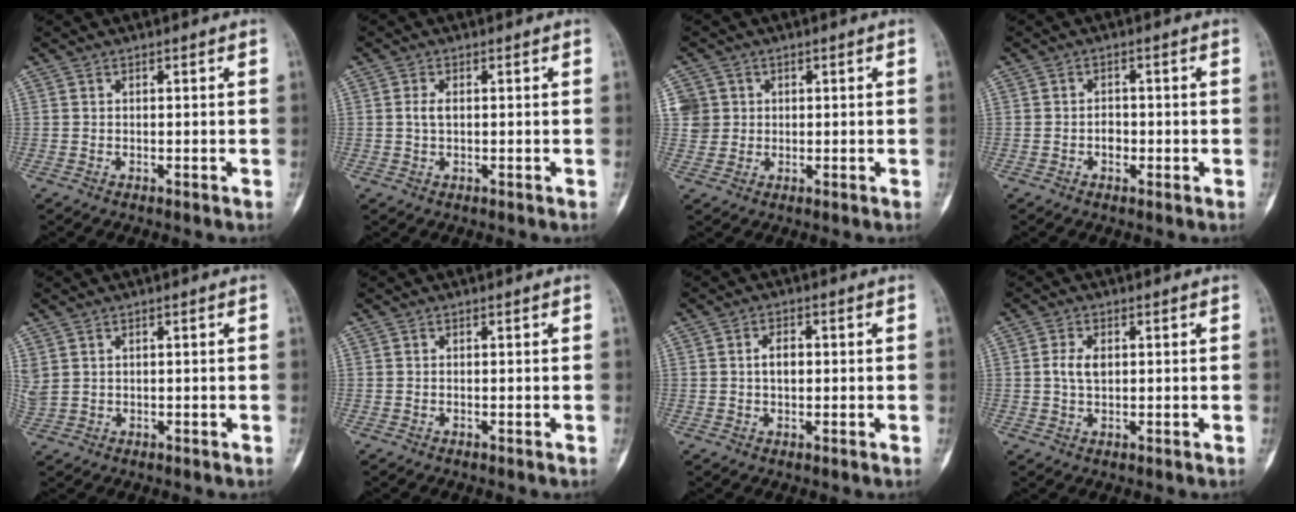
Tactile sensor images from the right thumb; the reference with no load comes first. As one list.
[{"total": 2.0, "force": [0.2, 1.2, 1.7], "torque": [-0.037, 0.001, 0.003]}, {"total": 4.2, "force": [1.1, 4.0, 0.3], "torque": [0.021, -0.001, 0.019]}, {"total": 2.1, "force": [-0.6, 1.7, 1.1], "torque": [-0.007, 0.007, -0.015]}, {"total": 3.0, "force": [1.3, 2.1, 1.7], "torque": [-0.054, 0.003, 0.038]}, {"total": 0.0}, {"total": 3.1, "force": [0.2, 1.9, 2.5], "torque": [-0.039, 0.005, 0.001]}, {"total": 3.7, "force": [0.5, 2.2, 2.8], "torque": [-0.055, 0.001, 0.011]}]